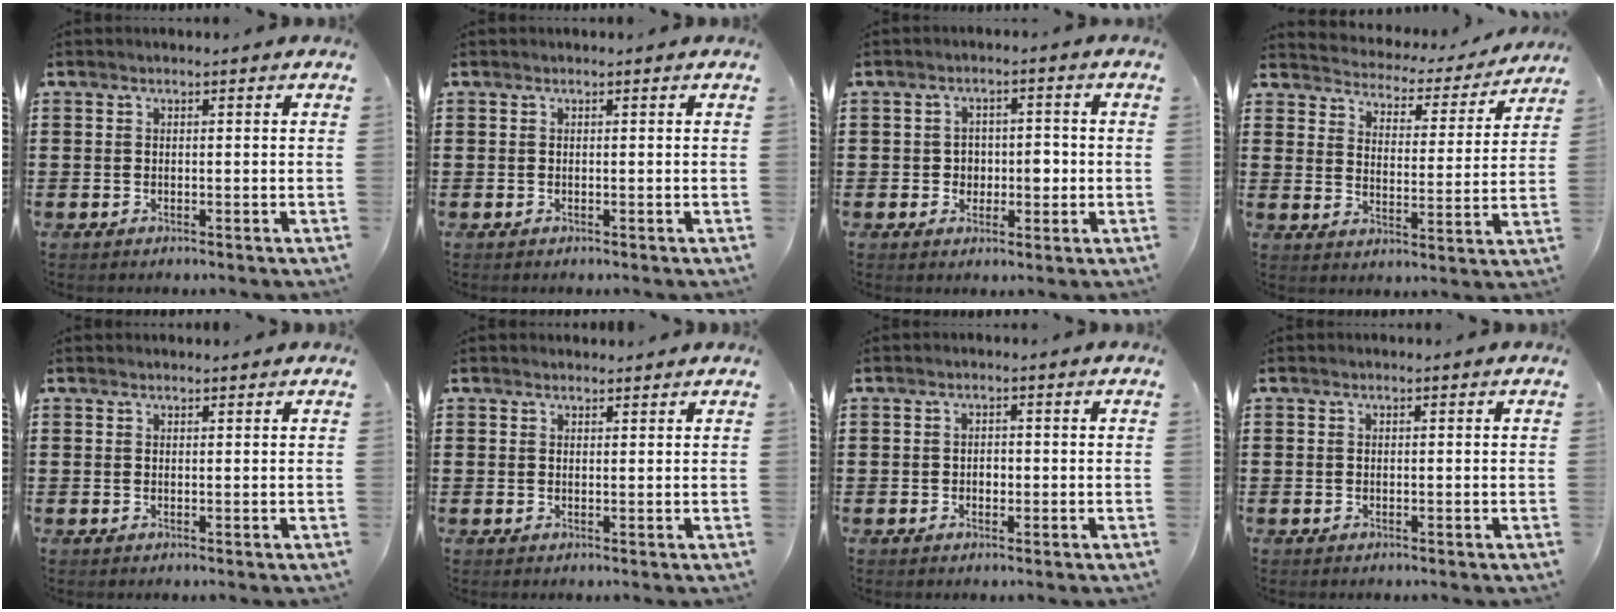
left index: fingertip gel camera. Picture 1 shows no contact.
{"total": 0.0}
{"total": 3.3, "force": [-0.4, 2.7, 1.9], "torque": [-0.038, 0.003, -0.015]}
{"total": 3.1, "force": [3.0, 0.4, -0.2], "torque": [-0.020, -0.031, 0.043]}
{"total": 0.6, "force": [0.6, 0.1, 0.0], "torque": [-0.002, 0.001, 0.012]}
{"total": 2.0, "force": [2.0, 0.6, 0.0], "torque": [-0.005, 0.001, 0.039]}
{"total": 1.1, "force": [-0.1, 0.8, 0.8], "torque": [-0.017, 0.004, -0.003]}
{"total": 0.0}